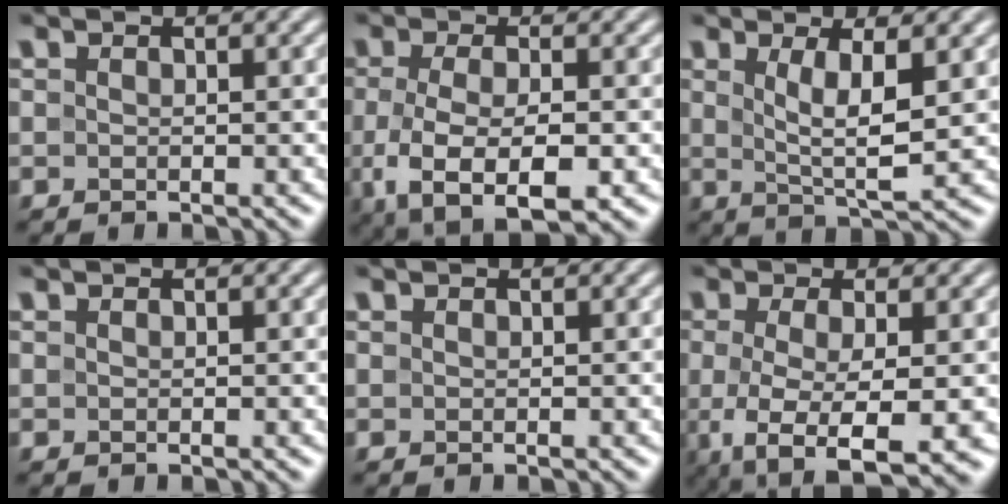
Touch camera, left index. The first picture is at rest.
{"total": 7.2, "force": [-2.4, 3.1, 6.0], "torque": [-0.126, -0.020, -0.038]}
{"total": 4.6, "force": [1.0, 1.1, 4.3], "torque": [-0.078, -0.007, 0.023]}
{"total": 0.0}
{"total": 0.0}
{"total": 6.9, "force": [-1.8, 2.0, 6.3], "torque": [-0.119, -0.017, -0.027]}